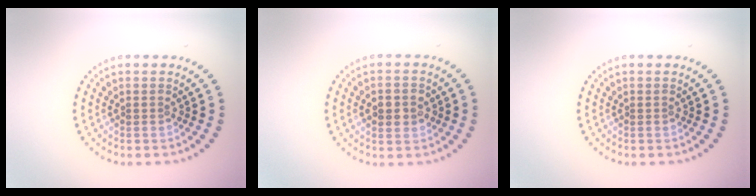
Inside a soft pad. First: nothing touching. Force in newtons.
{"total": 2.1, "press": 2.1, "slide": 0.3}
{"total": 0.0}